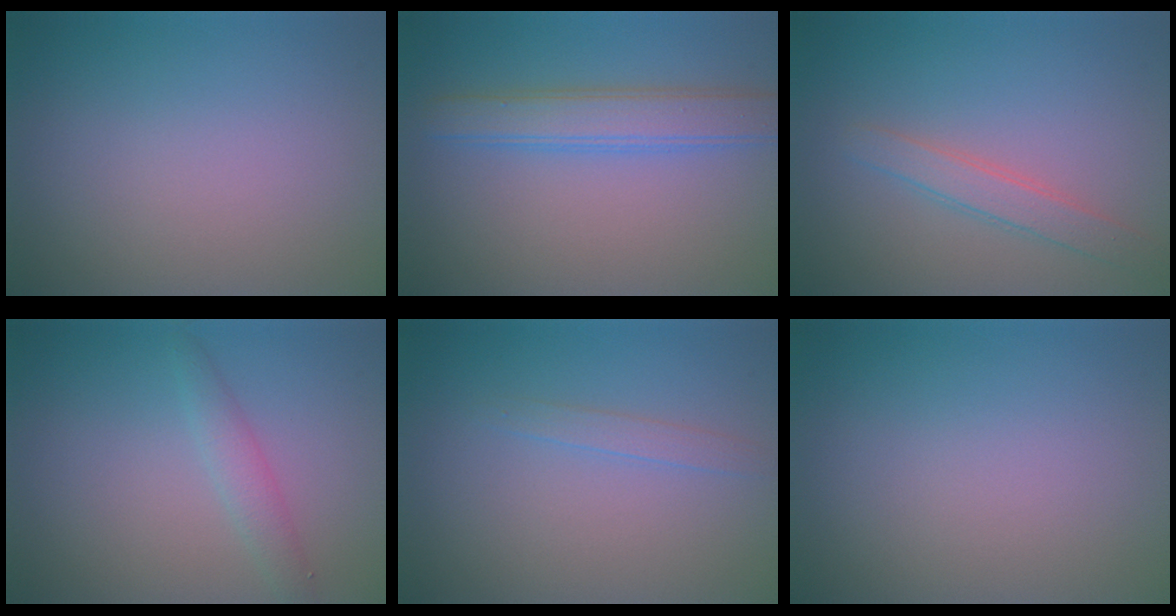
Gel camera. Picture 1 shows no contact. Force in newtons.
{"total": 3.9, "press": 3.9, "slide": 0.1}
{"total": 2.3, "press": 2.3, "slide": 0.1}
{"total": 1.9, "press": 1.9, "slide": 0.1}
{"total": 1.1, "press": 1.1, "slide": 0.2}
{"total": 0.0}